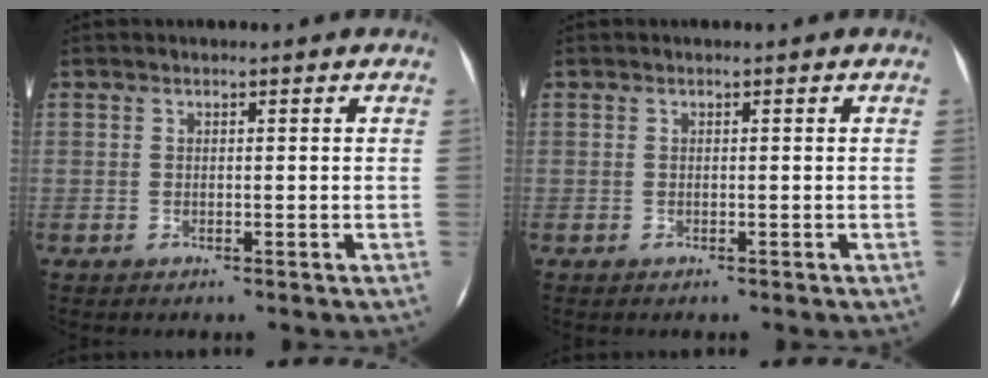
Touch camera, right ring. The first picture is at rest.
{"total": 0.0}